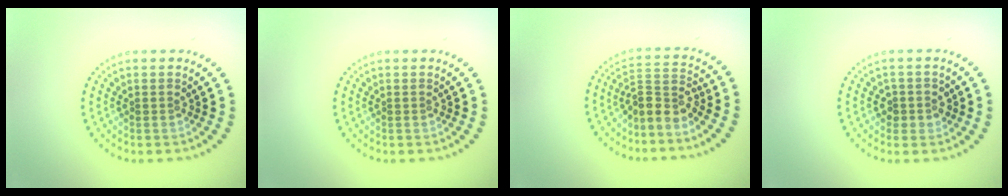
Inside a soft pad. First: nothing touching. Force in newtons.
{"total": 0.0}
{"total": 3.0, "press": 2.3, "slide": 2.0}
{"total": 2.0, "press": 1.8, "slide": 0.9}